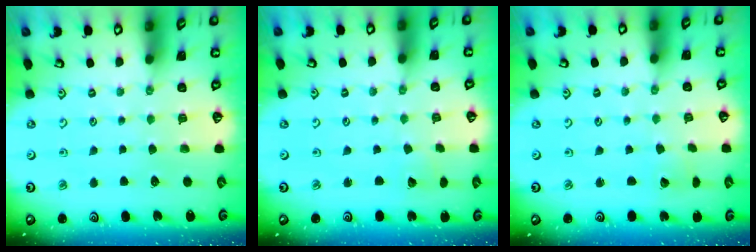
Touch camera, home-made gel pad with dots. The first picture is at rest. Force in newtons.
{"total": 2.9, "press": 2.9, "slide": 0.2}
{"total": 2.3, "press": 2.3, "slide": 0.1}